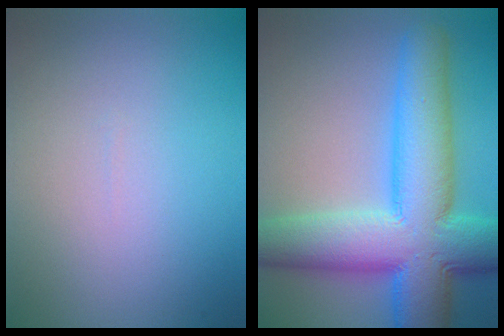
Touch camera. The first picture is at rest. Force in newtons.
{"total": 12.6, "press": 12.6, "slide": 0.2}